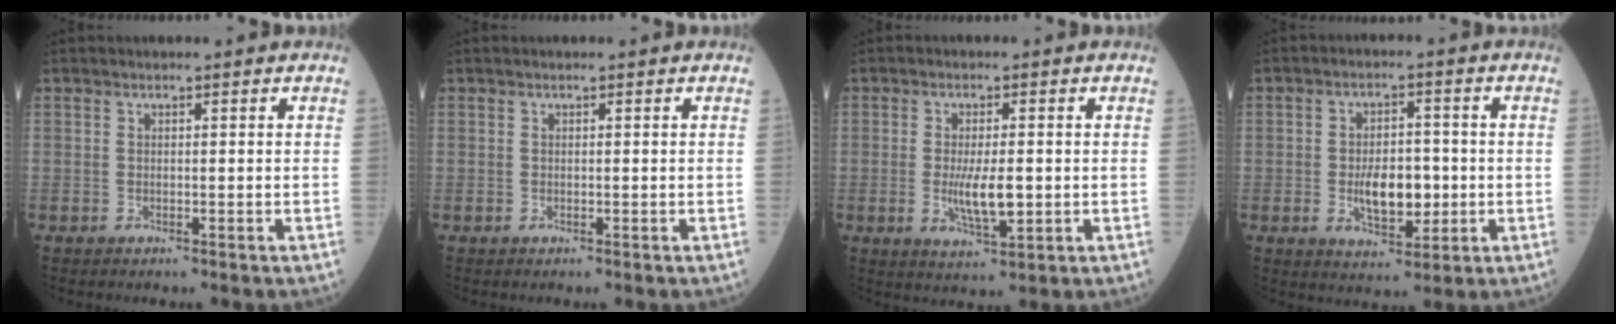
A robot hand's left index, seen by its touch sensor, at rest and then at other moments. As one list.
[{"total": 0.0}, {"total": 5.7, "force": [-0.6, 1.7, 5.4], "torque": [-0.109, -0.015, -0.004]}, {"total": 7.2, "force": [-1.2, 3.8, 6.0], "torque": [-0.108, -0.004, -0.011]}]